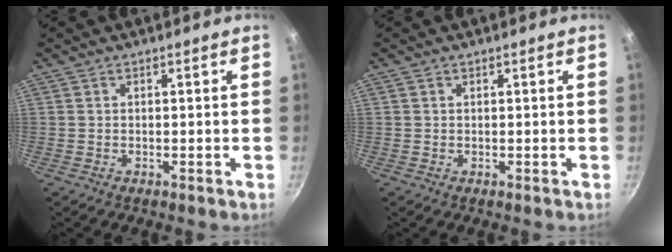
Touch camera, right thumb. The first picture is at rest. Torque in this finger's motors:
{"motor_torque": [-1.02, -0.14, -0.38, 0.27, 0.08]}